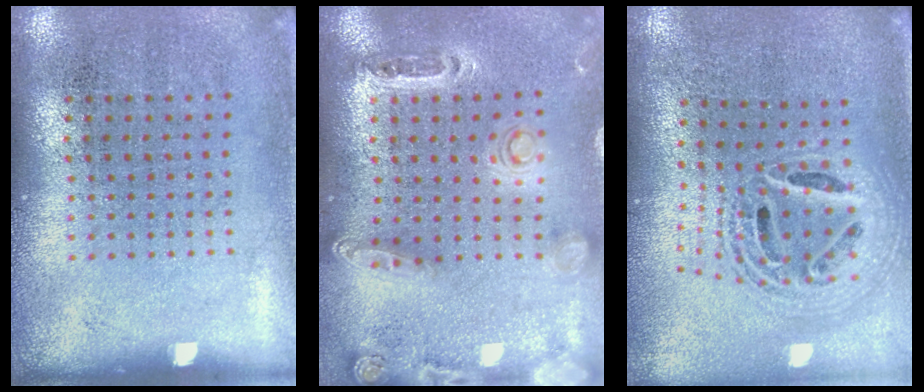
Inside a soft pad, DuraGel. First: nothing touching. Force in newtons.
{"total": 1.5, "press": 1.4, "slide": 0.2}
{"total": 2.2, "press": 1.6, "slide": 1.4}